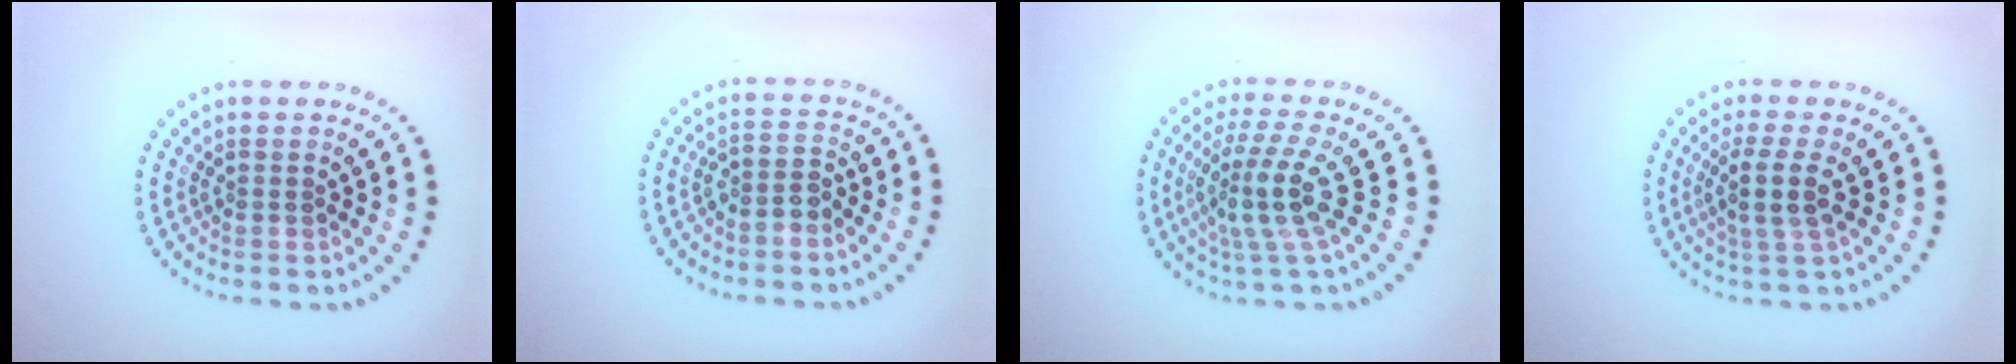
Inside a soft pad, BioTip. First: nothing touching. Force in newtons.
{"total": 2.0, "press": 1.6, "slide": 1.1}
{"total": 4.4, "press": 3.3, "slide": 2.9}
{"total": 2.7, "press": 2.3, "slide": 1.5}